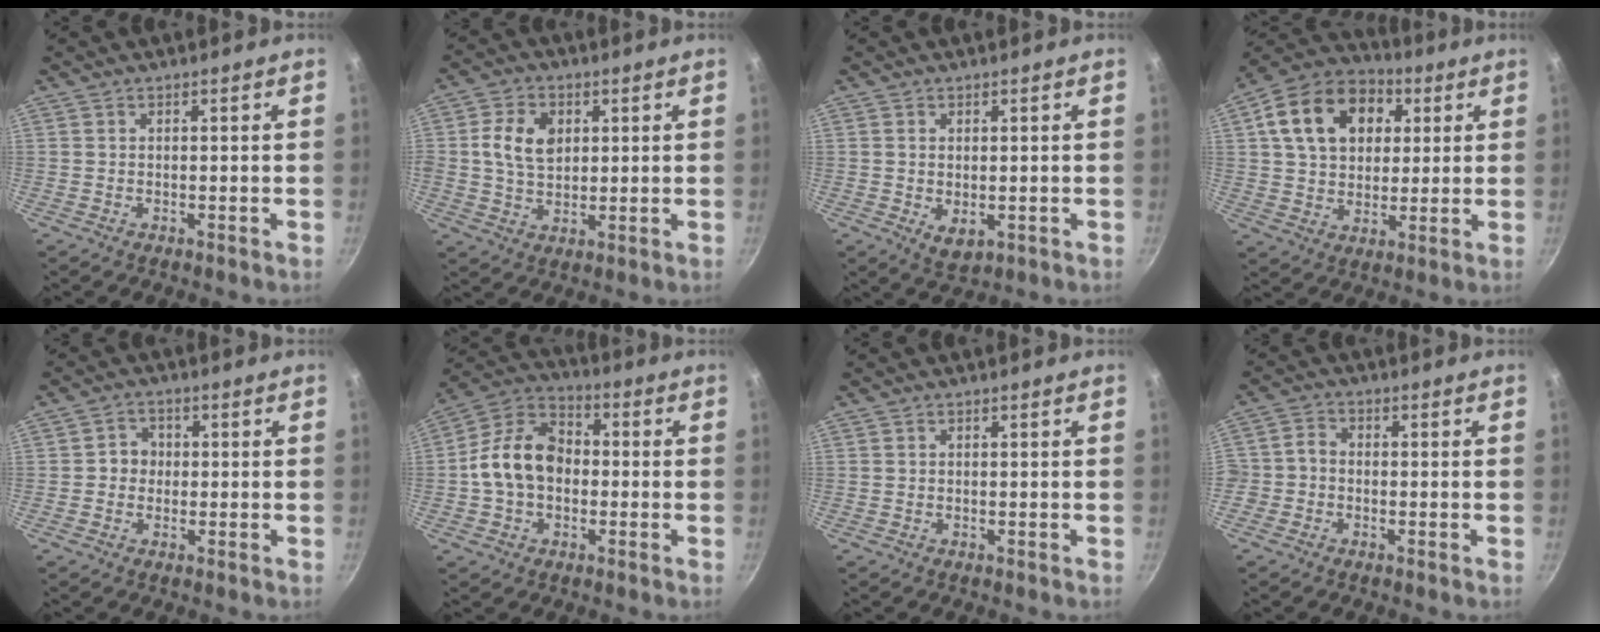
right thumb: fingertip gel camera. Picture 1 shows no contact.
{"total": 8.5, "force": [1.7, 6.0, 5.8], "torque": [-0.093, 0.001, 0.029]}
{"total": 4.0, "force": [-0.3, 2.5, 3.1], "torque": [-0.049, -0.014, 0.000]}
{"total": 18.4, "force": [5.4, 13.3, 11.5], "torque": [-0.172, 0.017, 0.082]}
{"total": 3.5, "force": [-0.2, 3.3, 1.3], "torque": [0.004, 0.008, -0.009]}
{"total": 13.2, "force": [-0.9, 9.6, 8.9], "torque": [-0.128, 0.037, -0.037]}
{"total": 0.0}
{"total": 3.1, "force": [-1.4, 2.5, 1.2], "torque": [-0.014, 0.015, -0.036]}